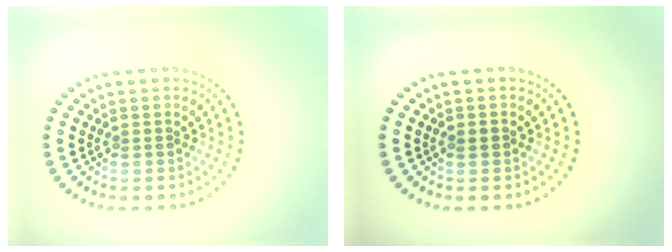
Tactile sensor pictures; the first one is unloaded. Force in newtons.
{"total": 0.9, "press": 0.8, "slide": 0.3}